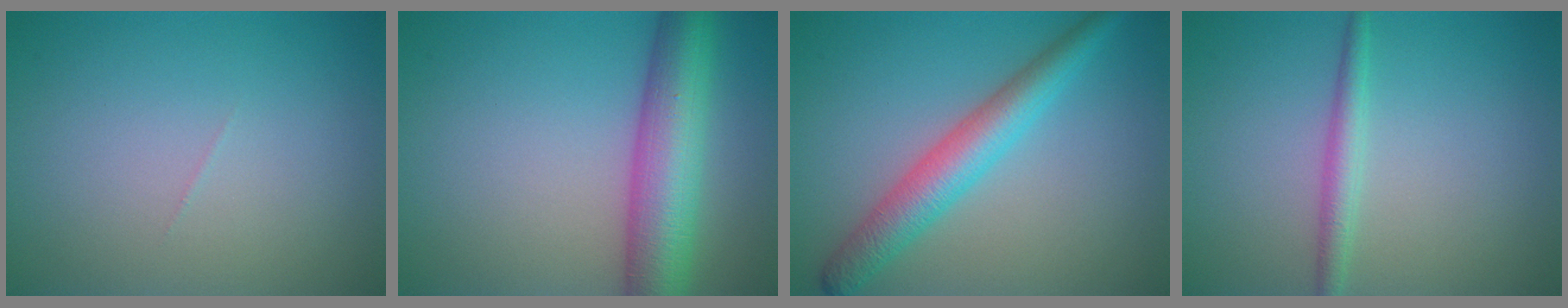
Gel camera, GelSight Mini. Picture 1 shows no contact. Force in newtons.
{"total": 8.1, "press": 8.1, "slide": 0.2}
{"total": 4.7, "press": 4.7, "slide": 0.1}
{"total": 2.0, "press": 2.0, "slide": 0.0}